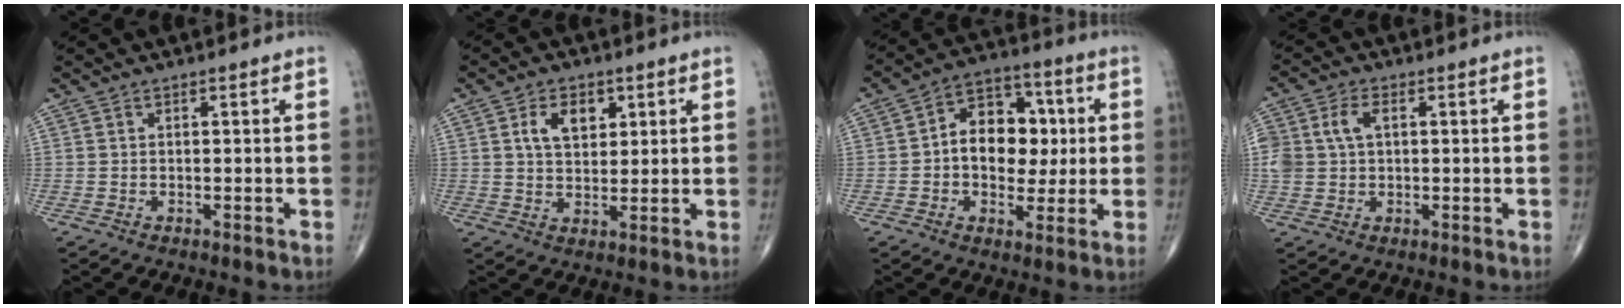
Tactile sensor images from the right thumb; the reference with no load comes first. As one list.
[{"total": 6.7, "force": [2.5, 4.3, 4.5], "torque": [-0.058, -0.010, 0.044]}, {"total": 13.6, "force": [0.7, 9.7, 9.5], "torque": [-0.094, 0.023, 0.006]}, {"total": 7.1, "force": [1.4, 4.9, 4.9], "torque": [-0.117, 0.012, 0.032]}]